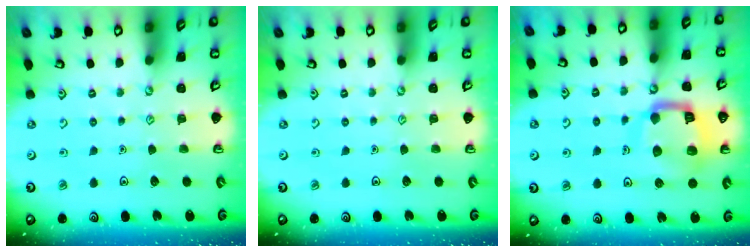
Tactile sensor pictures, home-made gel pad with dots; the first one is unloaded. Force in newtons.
{"total": 0.0}
{"total": 15.5, "press": 15.4, "slide": 1.7}